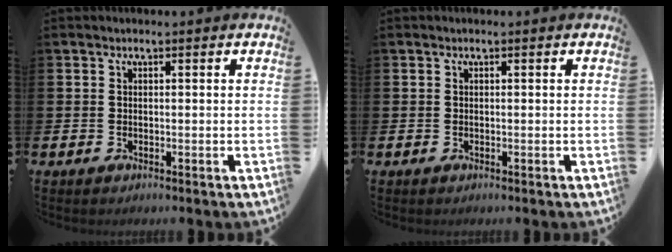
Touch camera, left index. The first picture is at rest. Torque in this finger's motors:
{"motor_torque": [-0.07, -0.05, 0.00, 0.00]}